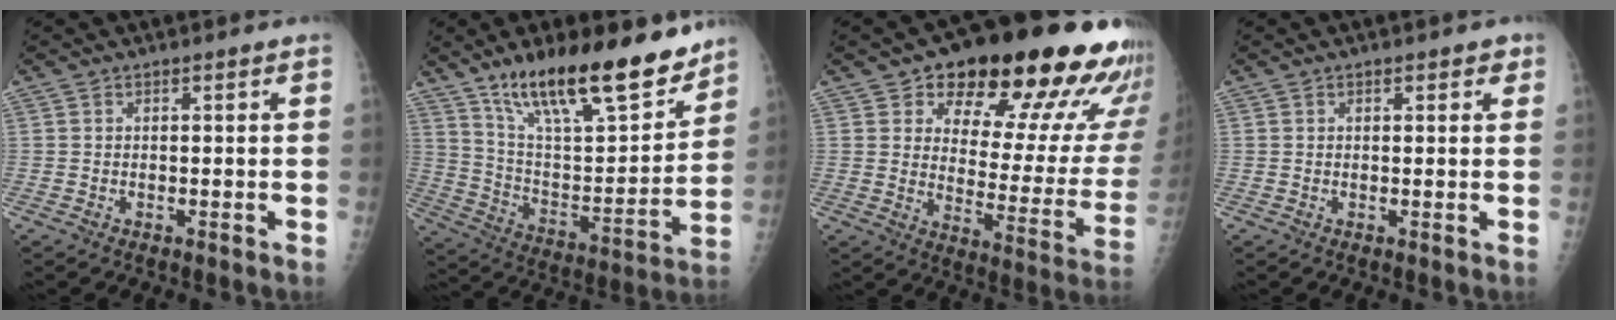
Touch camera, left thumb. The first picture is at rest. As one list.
[{"total": 24.0, "force": [17.1, 7.3, 15.1], "torque": [-0.208, -0.077, 0.291]}, {"total": 25.6, "force": [16.2, 10.4, 16.9], "torque": [-0.181, -0.067, 0.215]}, {"total": 1.8, "force": [1.0, 1.0, 1.2], "torque": [-0.004, -0.001, 0.010]}]